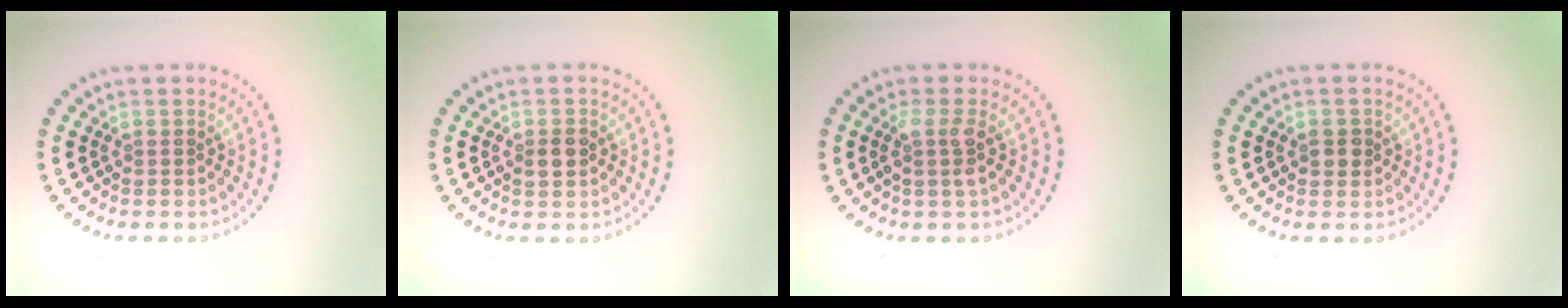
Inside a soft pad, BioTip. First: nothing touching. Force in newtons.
{"total": 2.1, "press": 2.1, "slide": 0.0}
{"total": 2.0, "press": 1.6, "slide": 1.2}
{"total": 1.4, "press": 1.4, "slide": 0.3}